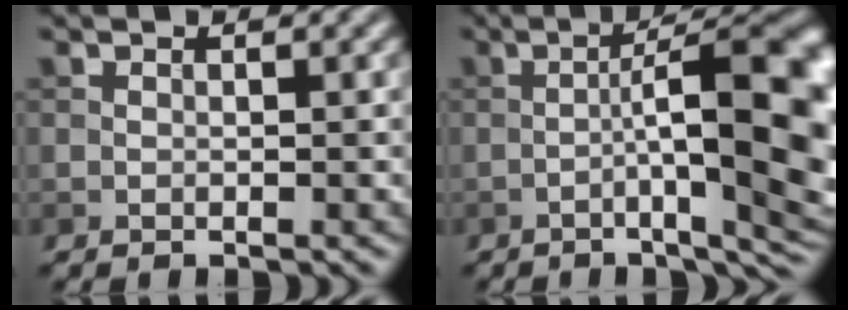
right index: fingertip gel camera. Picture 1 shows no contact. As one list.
[{"total": 15.9, "force": [-1.9, 4.5, 15.1], "torque": [-0.184, 0.008, -0.022]}]